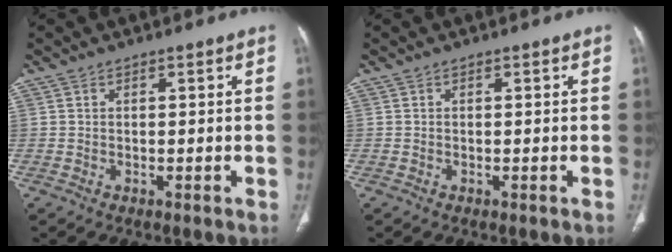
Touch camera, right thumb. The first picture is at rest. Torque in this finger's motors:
{"motor_torque": [0.02, 0.35, -0.50, 0.37, 0.03]}